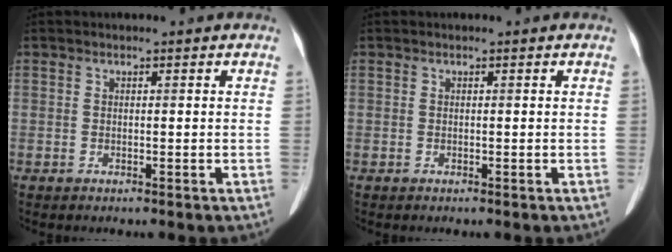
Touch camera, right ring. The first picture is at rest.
{"total": 0.0}